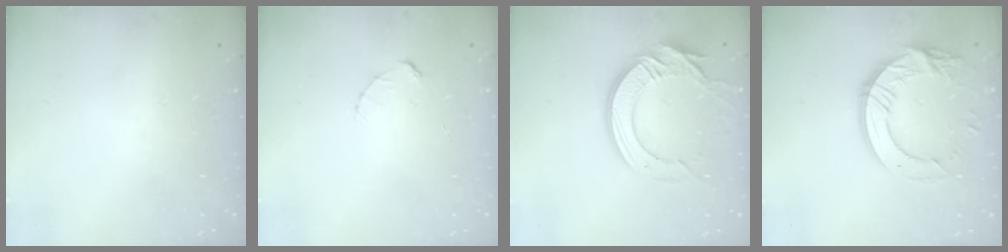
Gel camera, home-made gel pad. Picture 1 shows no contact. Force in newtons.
{"total": 2.7, "press": 2.7, "slide": 0.3}
{"total": 16.4, "press": 16.4, "slide": 1.2}
{"total": 15.2, "press": 15.1, "slide": 1.5}